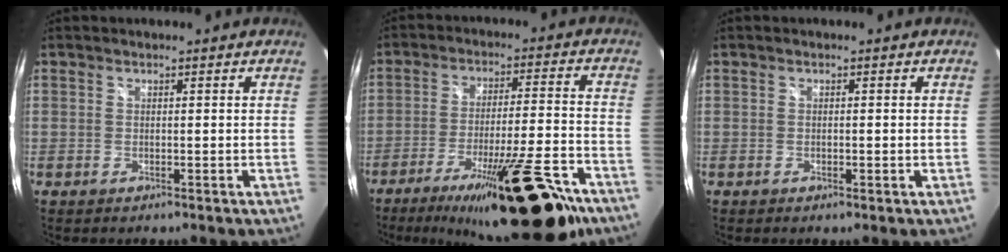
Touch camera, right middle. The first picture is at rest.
{"total": 22.5, "force": [-16.2, 4.2, 15.0], "torque": [-0.242, -0.037, -0.236]}
{"total": 0.8, "force": [-0.1, 0.3, 0.7], "torque": [-0.011, 0.001, -0.003]}